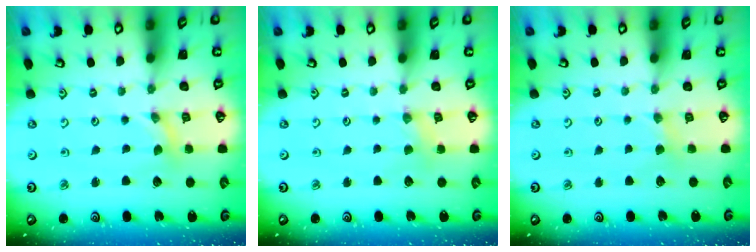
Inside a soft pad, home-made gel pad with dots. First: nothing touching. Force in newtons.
{"total": 2.5, "press": 2.5, "slide": 0.4}
{"total": 2.6, "press": 2.6, "slide": 0.4}